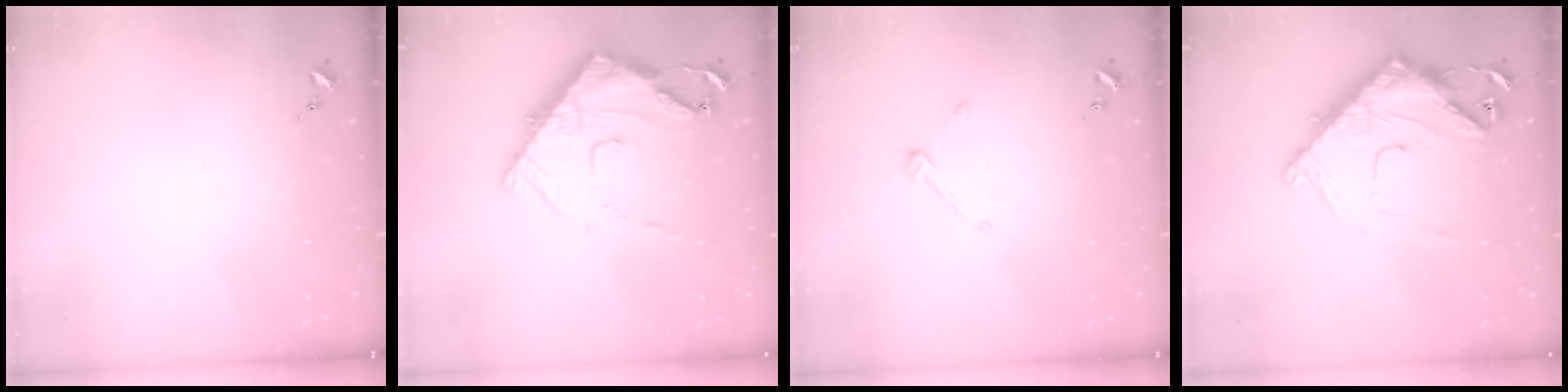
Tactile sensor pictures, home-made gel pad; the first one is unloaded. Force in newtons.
{"total": 16.0, "press": 16.0, "slide": 1.2}
{"total": 3.6, "press": 3.6, "slide": 0.2}
{"total": 16.1, "press": 16.0, "slide": 1.6}